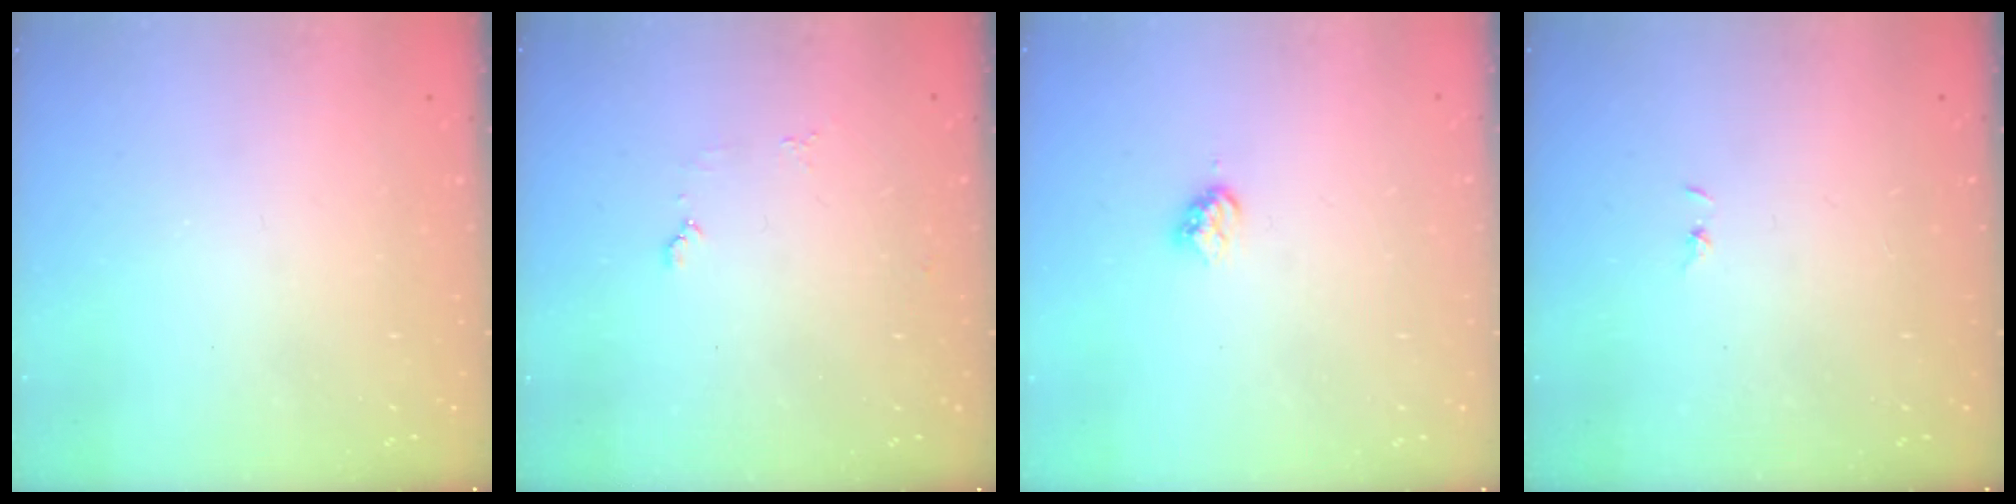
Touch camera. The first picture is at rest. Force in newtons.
{"total": 4.2, "press": 4.2, "slide": 0.5}
{"total": 3.2, "press": 3.2, "slide": 0.4}
{"total": 0.7, "press": 0.7, "slide": 0.1}